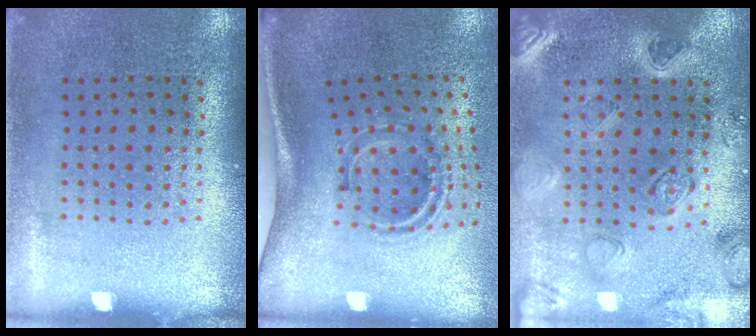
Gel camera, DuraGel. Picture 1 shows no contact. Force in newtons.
{"total": 2.1, "press": 1.2, "slide": 1.7}
{"total": 2.3, "press": 2.3, "slide": 0.3}